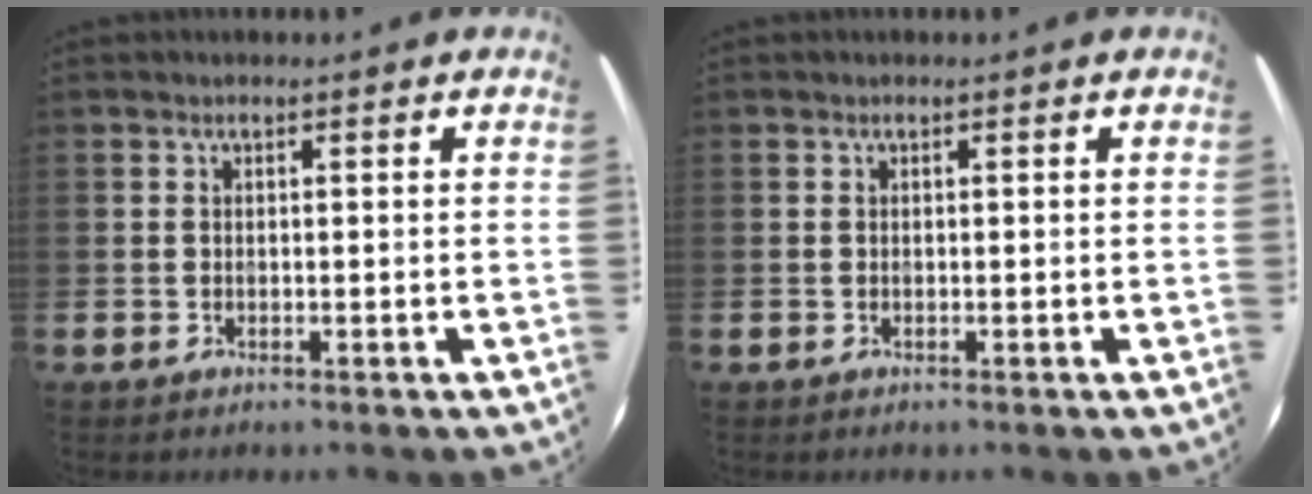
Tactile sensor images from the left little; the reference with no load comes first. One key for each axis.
{"total": 0.0}